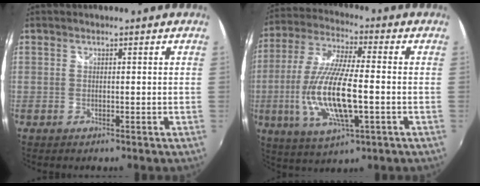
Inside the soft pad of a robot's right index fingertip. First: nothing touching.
{"total": 16.5, "force": [-3.2, 4.4, 15.6], "torque": [-0.318, -0.014, -0.057]}